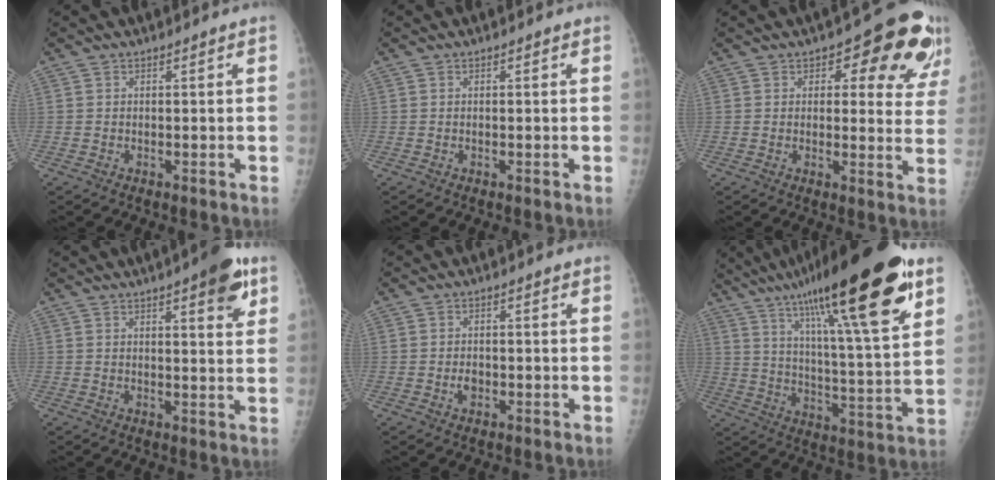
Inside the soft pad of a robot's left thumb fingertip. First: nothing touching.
{"total": 0.0}
{"total": 13.8, "force": [7.2, 6.7, 9.7], "torque": [-0.063, -0.030, 0.076]}
{"total": 9.0, "force": [4.8, 2.6, 7.1], "torque": [-0.075, -0.016, 0.056]}
{"total": 2.1, "force": [-0.6, 1.6, 1.3], "torque": [-0.012, 0.003, -0.009]}
{"total": 28.6, "force": [16.5, 5.0, 22.8], "torque": [-0.357, -0.040, 0.265]}